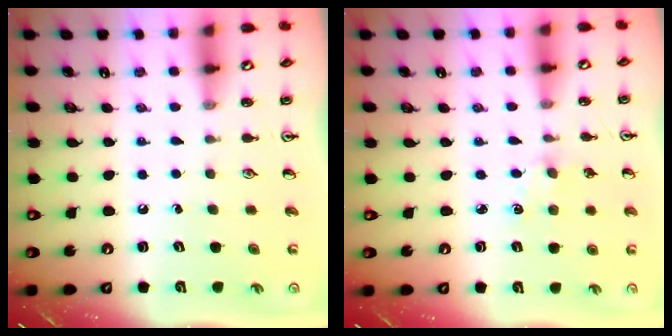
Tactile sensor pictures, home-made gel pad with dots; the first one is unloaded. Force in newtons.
{"total": 1.3, "press": 1.3, "slide": 0.2}